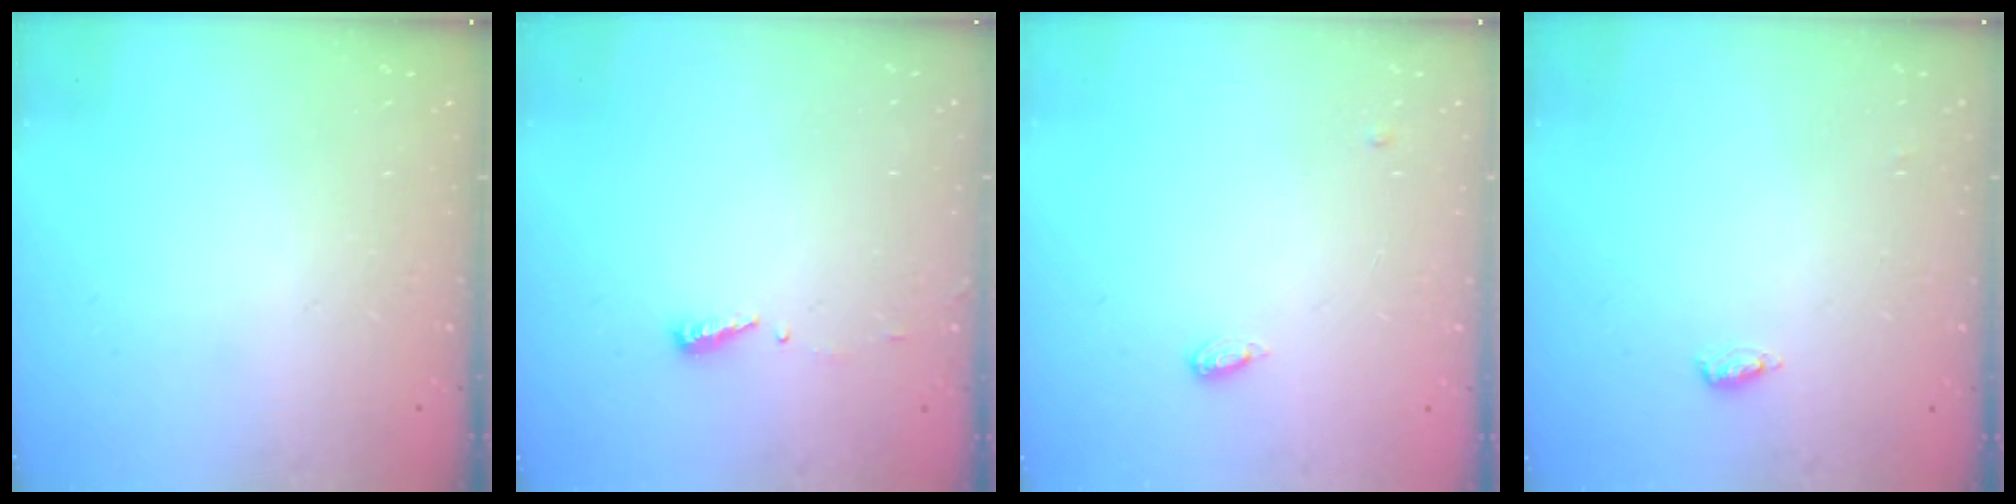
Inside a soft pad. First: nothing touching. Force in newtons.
{"total": 3.9, "press": 3.9, "slide": 0.4}
{"total": 3.6, "press": 3.5, "slide": 0.7}
{"total": 4.0, "press": 3.9, "slide": 1.1}